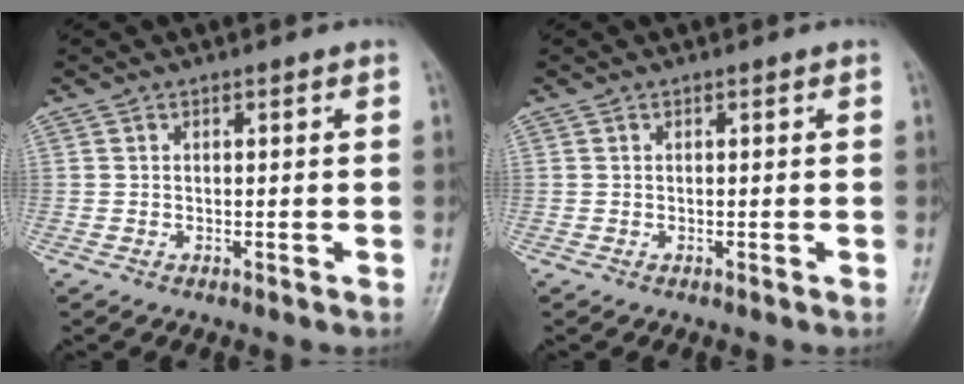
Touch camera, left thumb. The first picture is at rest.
{"total": 0.0}